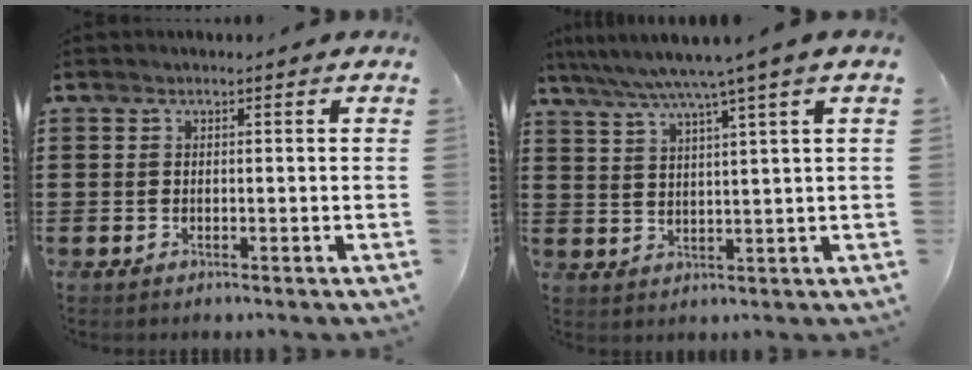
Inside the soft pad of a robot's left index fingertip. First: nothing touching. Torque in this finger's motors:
{"motor_torque": [2.14, 0.00, 0.93, 0.21]}